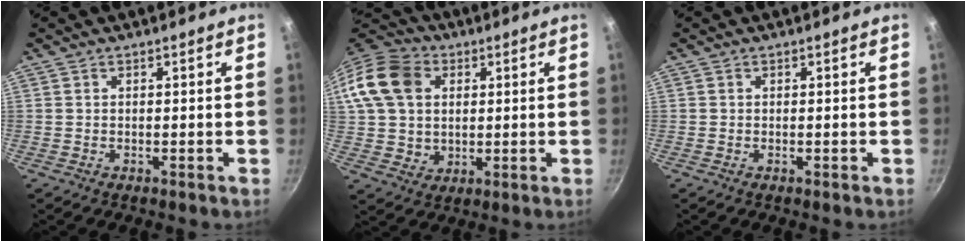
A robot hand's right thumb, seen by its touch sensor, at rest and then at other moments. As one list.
[{"total": 15.8, "force": [3.9, 12.5, 8.9], "torque": [-0.157, 0.009, 0.066]}, {"total": 0.0}]